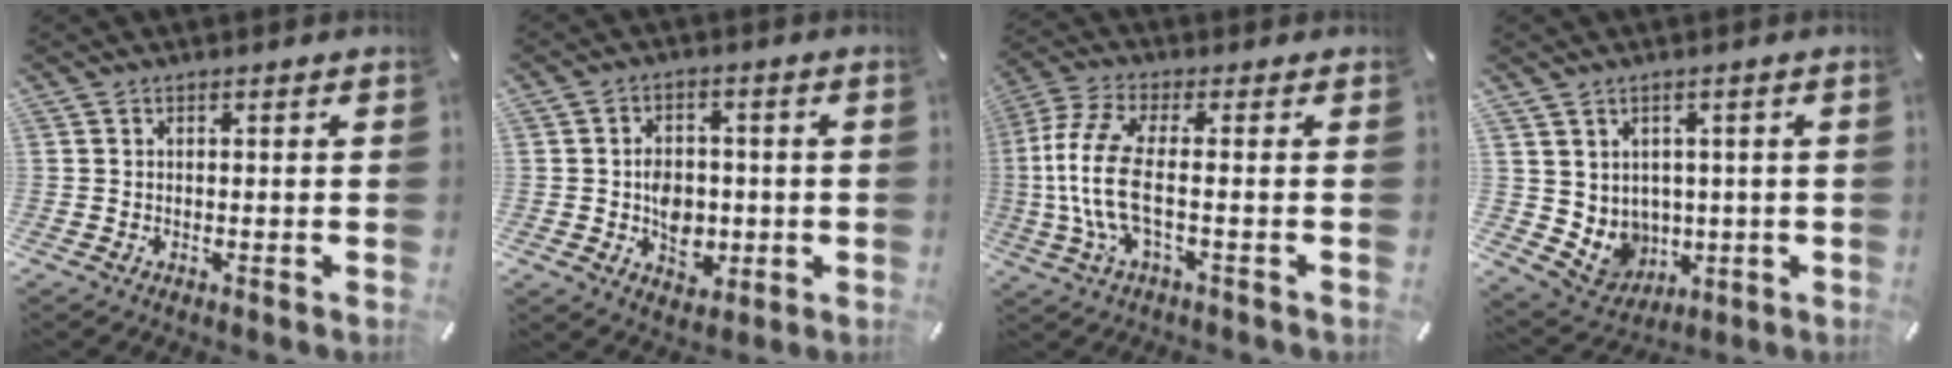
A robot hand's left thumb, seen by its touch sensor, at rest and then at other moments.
{"total": 8.0, "force": [-1.3, 6.5, 4.6], "torque": [-0.065, 0.009, -0.018]}
{"total": 11.8, "force": [-0.6, 3.5, 11.2], "torque": [-0.262, -0.023, -0.018]}
{"total": 6.5, "force": [2.3, 6.1, -0.1], "torque": [-0.031, -0.032, 0.052]}